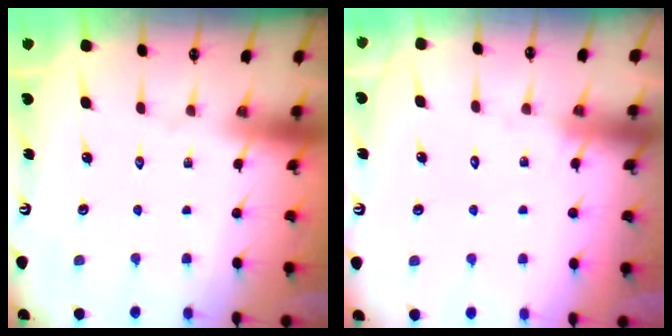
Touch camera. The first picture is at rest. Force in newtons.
{"total": 3.1, "press": 3.1, "slide": 0.2}